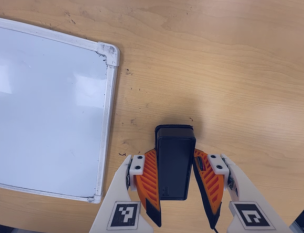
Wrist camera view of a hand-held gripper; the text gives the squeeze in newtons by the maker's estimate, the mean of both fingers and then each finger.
{"total": 5.1, "left": 4.3, "right": 5.8}